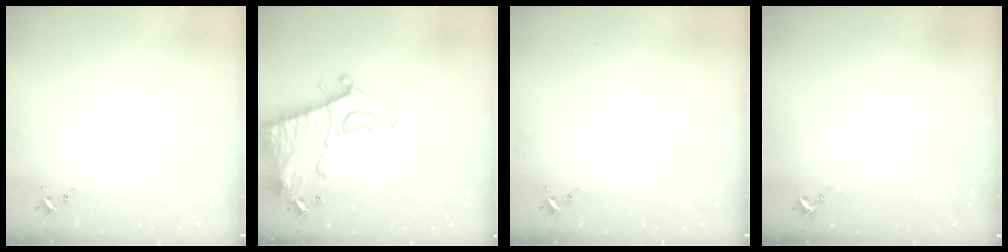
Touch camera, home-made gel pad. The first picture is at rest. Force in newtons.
{"total": 16.2, "press": 16.1, "slide": 1.4}
{"total": 0.0}
{"total": 0.9, "press": 0.9, "slide": 0.1}